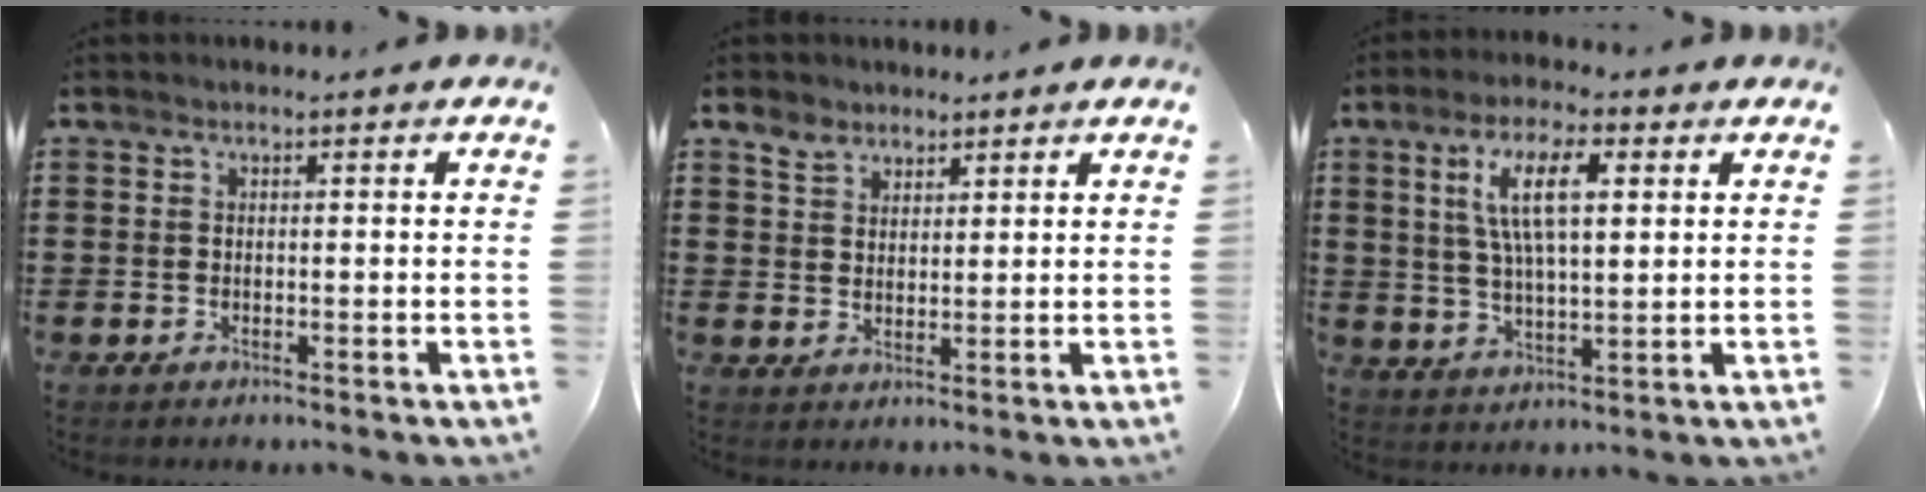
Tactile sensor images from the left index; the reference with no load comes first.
{"total": 3.4, "force": [2.6, 2.1, 0.3], "torque": [-0.018, 0.008, 0.051]}
{"total": 9.4, "force": [3.3, 3.3, 8.1], "torque": [-0.159, 0.011, 0.053]}